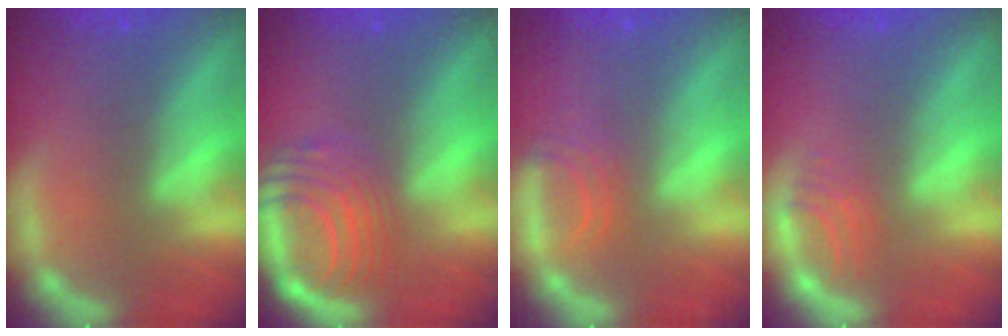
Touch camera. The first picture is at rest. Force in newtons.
{"total": 8.1}
{"total": 2.5}
{"total": 2.0}